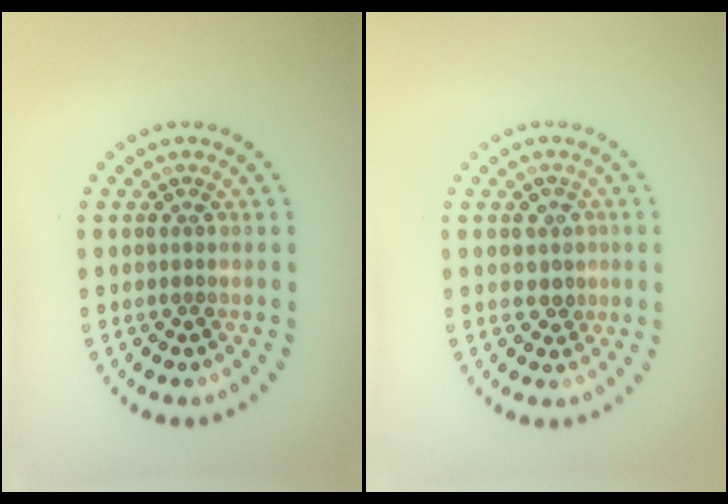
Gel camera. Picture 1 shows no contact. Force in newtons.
{"total": 1.7, "press": 1.5, "slide": 0.8}